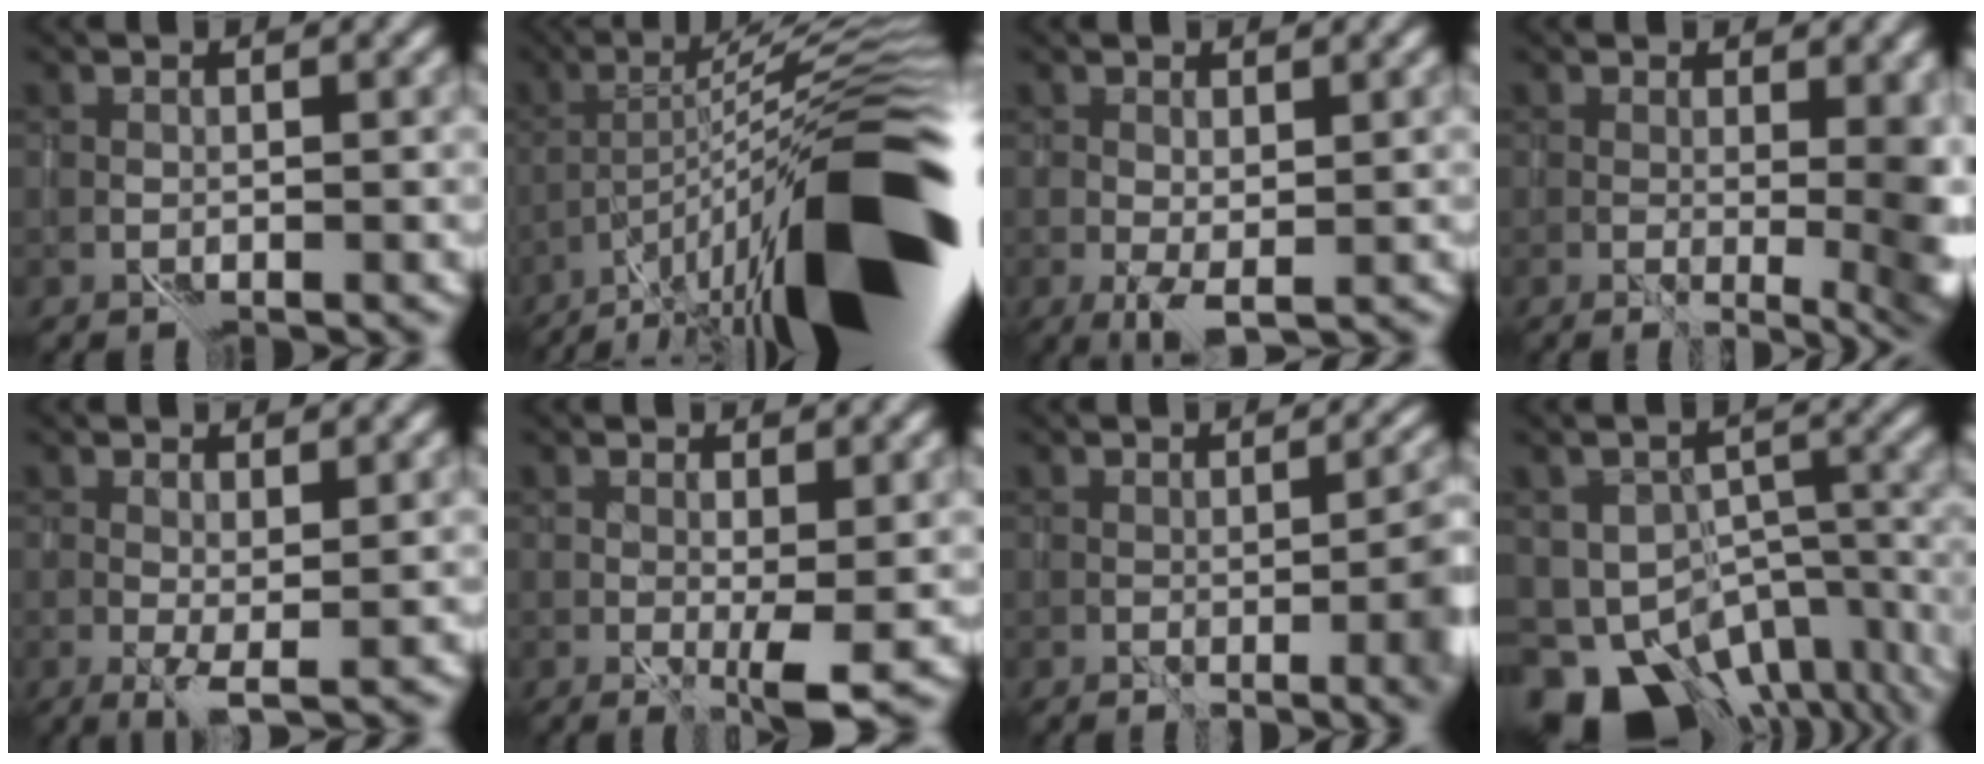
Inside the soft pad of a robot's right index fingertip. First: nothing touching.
{"total": 15.8, "force": [-7.1, 3.1, 13.7], "torque": [-0.202, 0.032, -0.111]}
{"total": 1.6, "force": [0.5, 0.3, 1.4], "torque": [-0.029, 0.002, 0.011]}
{"total": 8.1, "force": [1.0, 3.2, 7.4], "torque": [-0.043, 0.004, 0.027]}
{"total": 1.8, "force": [1.0, 0.0, 1.5], "torque": [-0.030, 0.003, 0.020]}
{"total": 2.3, "force": [0.9, 0.1, 2.1], "torque": [-0.041, 0.000, 0.018]}
{"total": 6.3, "force": [-0.7, 2.1, 6.0], "torque": [-0.055, 0.002, 0.007]}
{"total": 13.6, "force": [-8.2, 8.8, 6.3], "torque": [-0.118, -0.030, -0.074]}